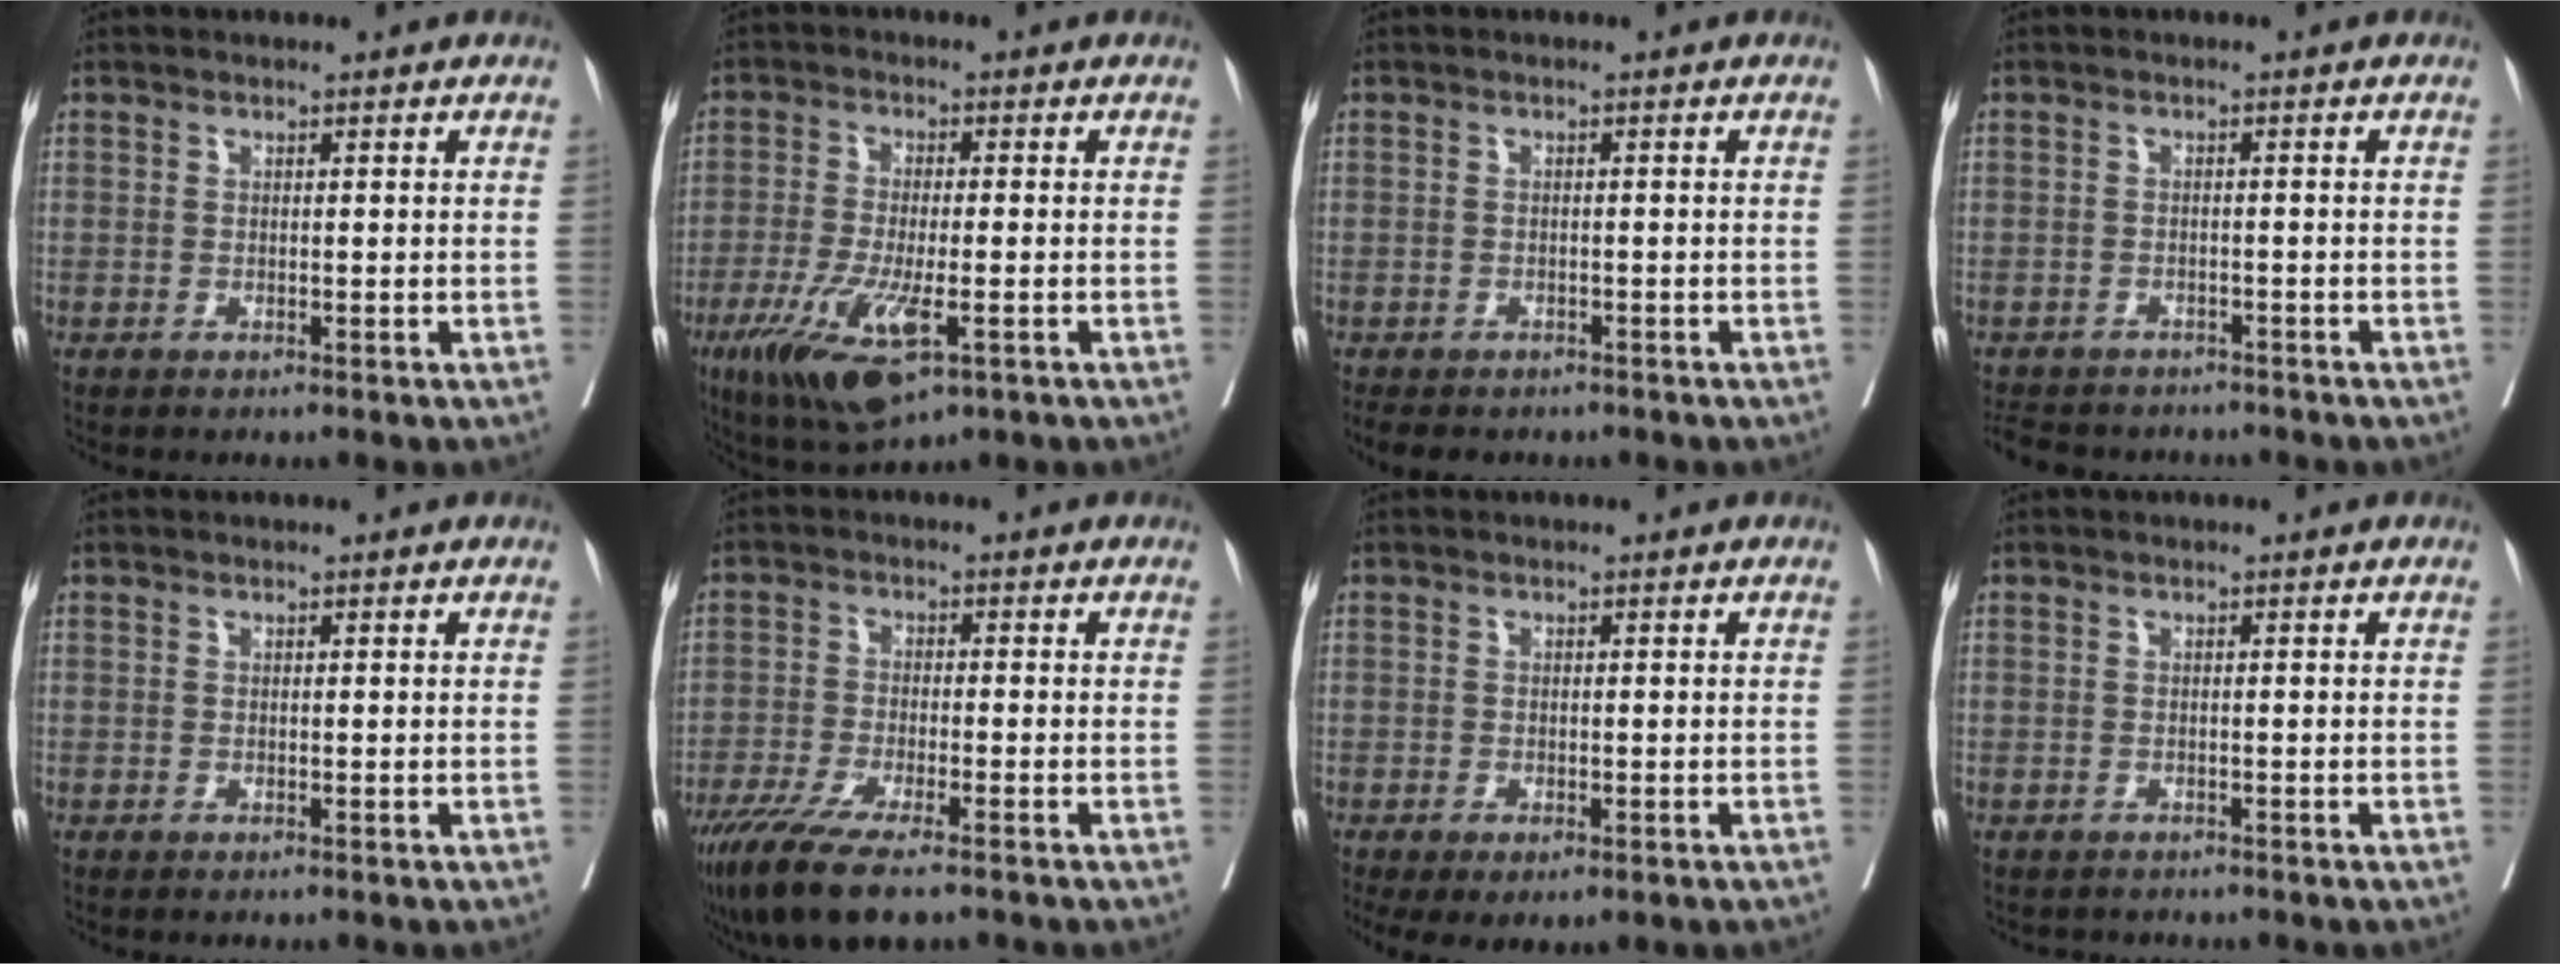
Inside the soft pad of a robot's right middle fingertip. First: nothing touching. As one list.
[{"total": 11.4, "force": [-5.0, 2.8, 9.9], "torque": [-0.187, -0.030, -0.079]}, {"total": 6.6, "force": [-5.5, 2.7, 2.6], "torque": [-0.047, -0.007, -0.071]}, {"total": 9.7, "force": [-8.6, 3.6, 2.7], "torque": [-0.065, -0.003, -0.113]}, {"total": 0.0}, {"total": 11.4, "force": [-8.3, 2.0, 7.6], "torque": [-0.127, -0.027, -0.137]}, {"total": 6.8, "force": [-3.9, 3.1, 4.6], "torque": [-0.081, -0.017, -0.055]}, {"total": 1.7, "force": [-1.5, 0.6, 0.2], "torque": [-0.018, -0.007, -0.025]}]